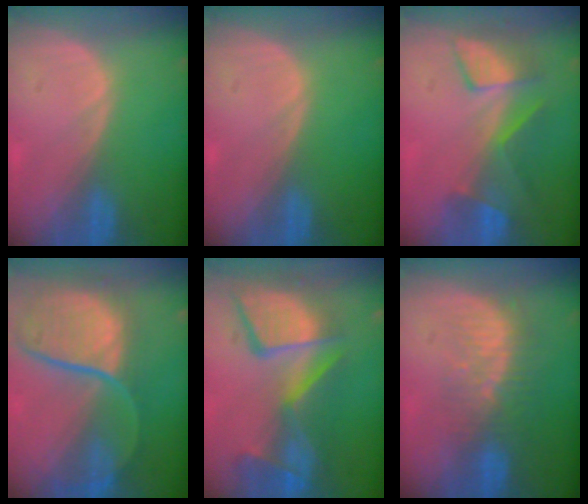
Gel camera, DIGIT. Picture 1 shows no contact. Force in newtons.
{"total": 0.0}
{"total": 7.5, "press": 6.9, "slide": 3.0}
{"total": 12.1, "press": 9.8, "slide": 7.0}
{"total": 13.1, "press": 11.3, "slide": 6.6}
{"total": 8.2, "press": 7.2, "slide": 3.9}